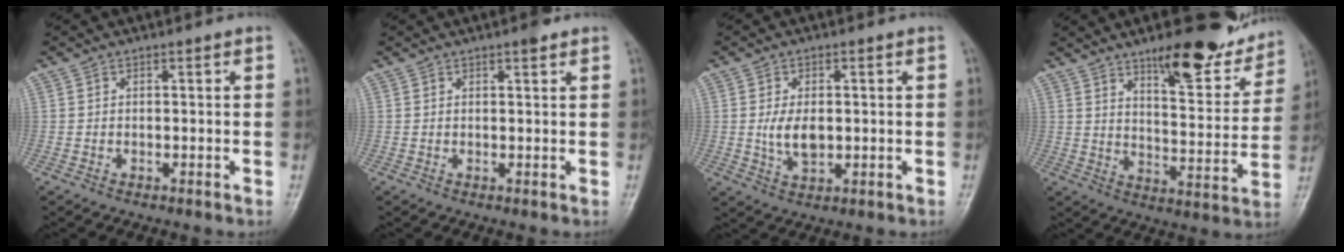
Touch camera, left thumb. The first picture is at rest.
{"total": 1.7, "force": [1.2, 0.4, 1.1], "torque": [-0.015, -0.004, 0.015]}
{"total": 5.3, "force": [0.1, 3.1, 4.3], "torque": [-0.078, -0.006, 0.007]}
{"total": 16.3, "force": [11.7, 5.2, 10.2], "torque": [-0.095, -0.070, 0.174]}